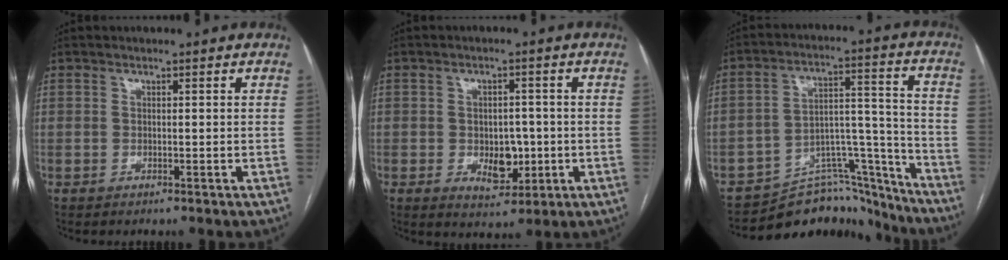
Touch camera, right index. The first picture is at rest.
{"total": 5.6, "force": [-1.1, 3.4, 4.3], "torque": [-0.059, 0.002, -0.006]}
{"total": 15.0, "force": [-14.0, 5.0, 2.0], "torque": [-0.003, 0.074, -0.207]}